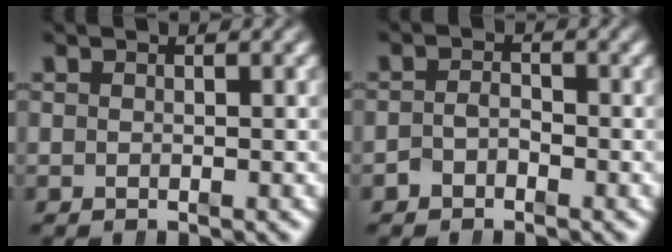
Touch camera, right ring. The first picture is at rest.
{"total": 1.7, "force": [-1.2, 1.1, 0.5], "torque": [-0.011, -0.010, -0.020]}